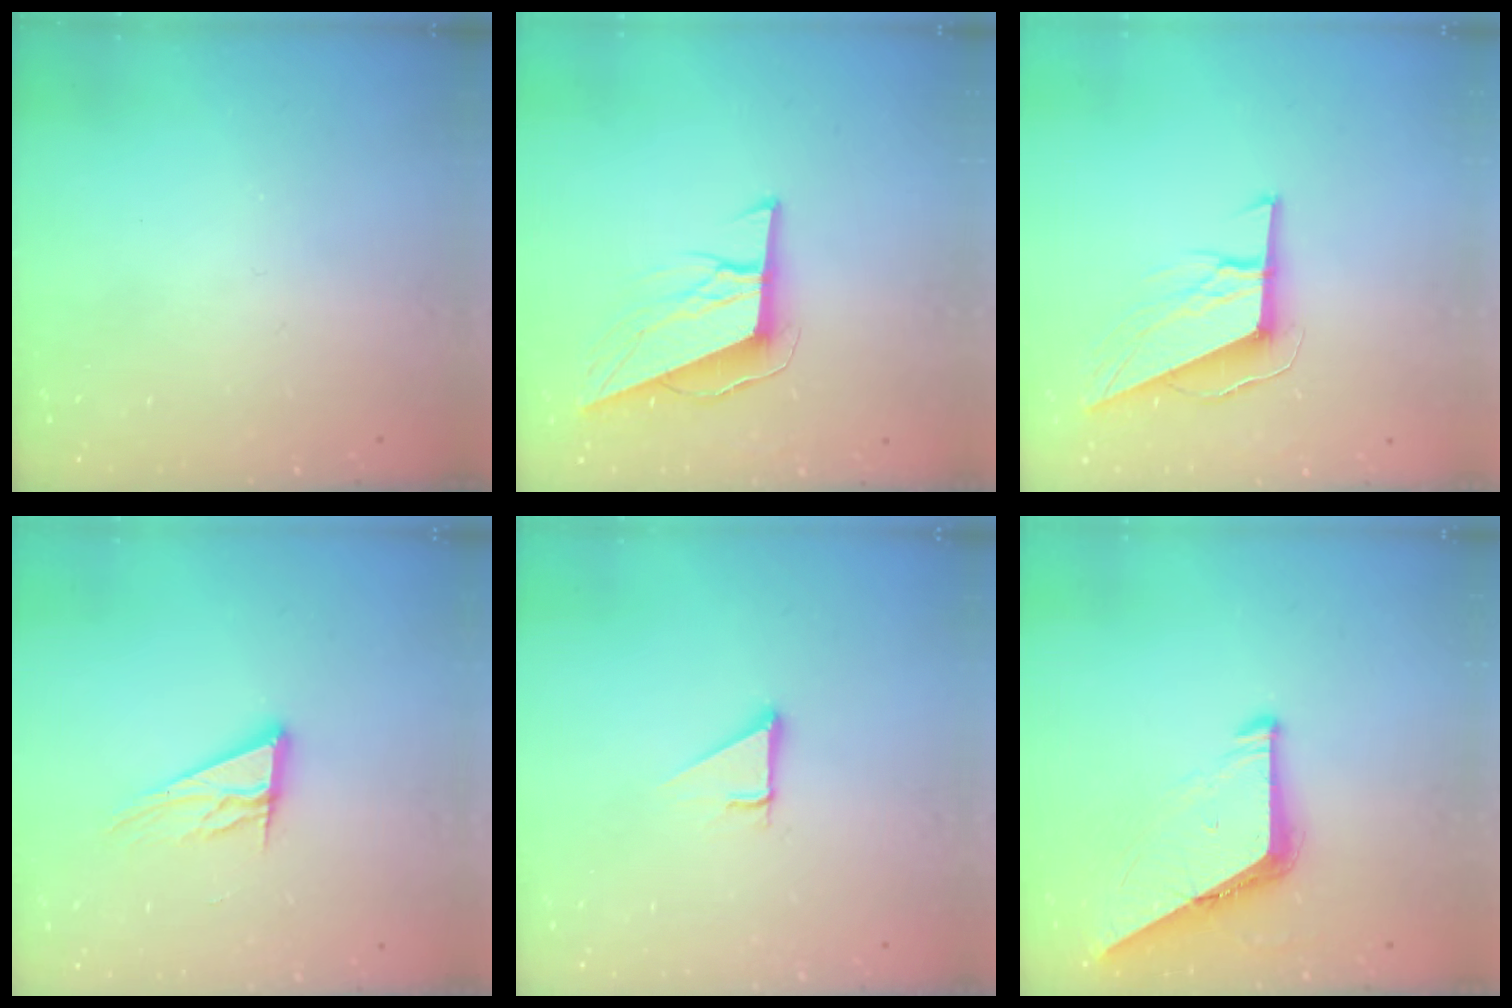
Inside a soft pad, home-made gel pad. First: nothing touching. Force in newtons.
{"total": 10.3, "press": 9.8, "slide": 3.0}
{"total": 10.1, "press": 10.0, "slide": 1.6}
{"total": 11.5, "press": 11.4, "slide": 1.9}
{"total": 3.0, "press": 3.0, "slide": 0.1}
{"total": 8.6, "press": 8.5, "slide": 0.9}